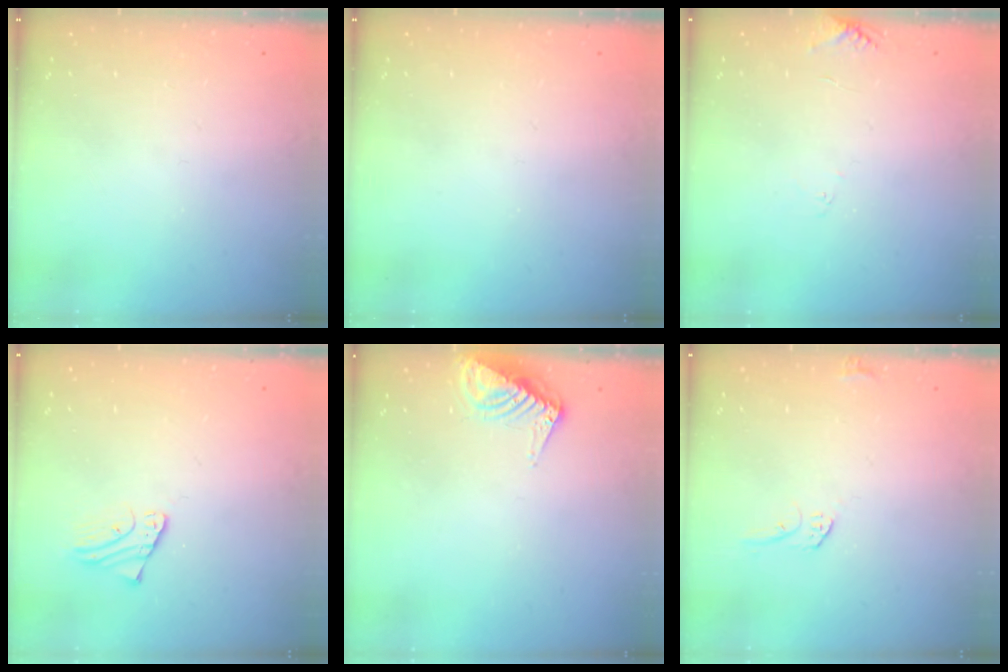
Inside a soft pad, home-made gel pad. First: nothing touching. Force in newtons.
{"total": 0.0}
{"total": 6.4, "press": 6.4, "slide": 0.5}
{"total": 1.3, "press": 1.3, "slide": 0.1}
{"total": 9.0, "press": 8.9, "slide": 1.1}
{"total": 6.0, "press": 6.0, "slide": 0.4}